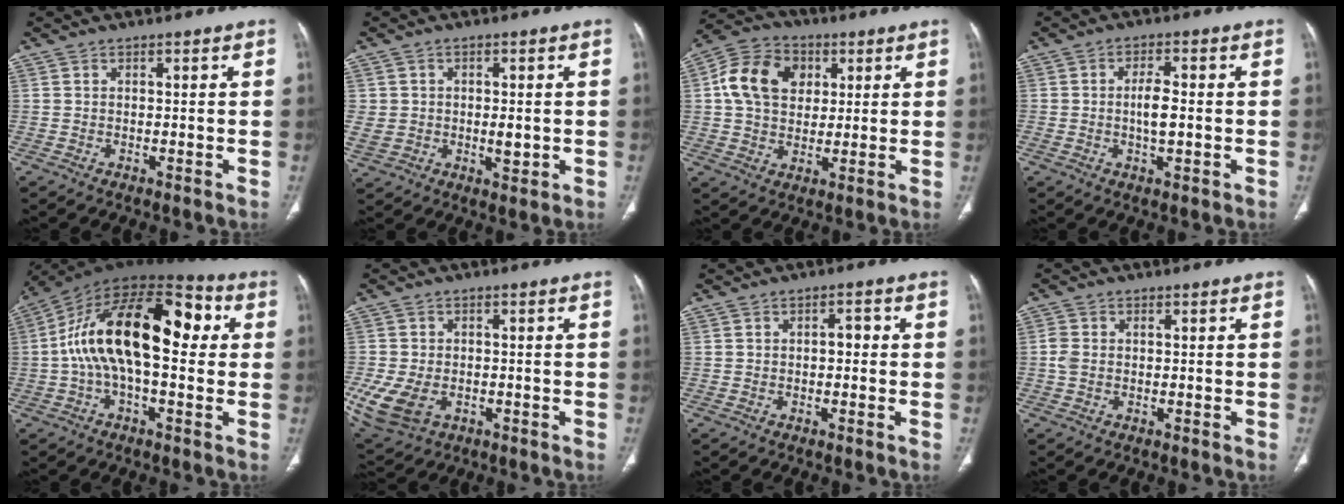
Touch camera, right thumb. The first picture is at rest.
{"total": 7.4, "force": [-0.2, 5.6, 4.8], "torque": [-0.066, -0.001, 0.005]}
{"total": 13.2, "force": [3.1, 10.1, 7.9], "torque": [-0.125, 0.007, 0.046]}
{"total": 4.9, "force": [-0.3, 2.0, 4.4], "torque": [-0.078, 0.003, -0.005]}
{"total": 21.8, "force": [2.2, 10.4, 19.1], "torque": [-0.311, 0.052, 0.022]}
{"total": 10.5, "force": [-3.0, 7.3, 7.0], "torque": [-0.158, -0.001, -0.042]}
{"total": 2.3, "force": [-0.1, 1.4, 1.9], "torque": [-0.020, 0.011, -0.006]}
{"total": 2.3, "force": [0.0, 1.7, 1.5], "torque": [-0.044, 0.009, -0.002]}